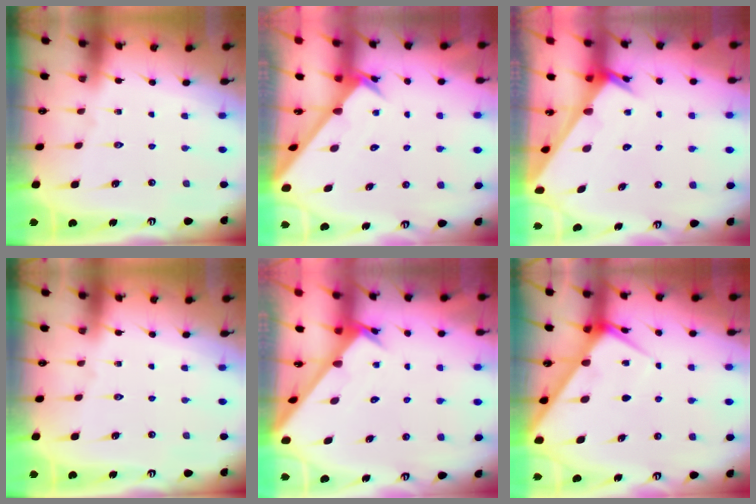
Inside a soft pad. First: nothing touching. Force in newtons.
{"total": 2.2, "press": 2.2, "slide": 0.2}
{"total": 1.8, "press": 1.8, "slide": 0.1}
{"total": 0.0}
{"total": 2.3, "press": 2.3, "slide": 0.2}
{"total": 4.7, "press": 4.6, "slide": 0.5}